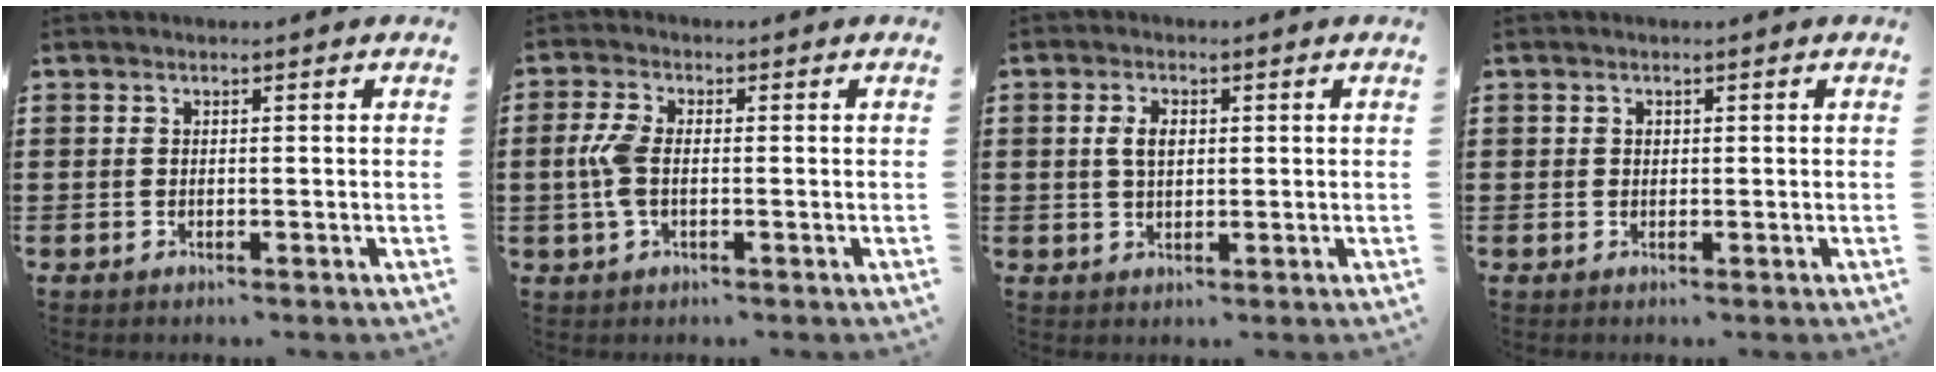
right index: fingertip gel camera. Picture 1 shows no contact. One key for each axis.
{"total": 4.6, "fx": -0.5, "fy": 2.2, "fz": 4.0, "tx": -0.110, "ty": -0.010, "tz": -0.019}
{"total": 3.3, "fx": 0.5, "fy": 1.7, "fz": 2.8, "tx": -0.057, "ty": 0.008, "tz": 0.007}
{"total": 0.6, "fx": 0.1, "fy": 0.5, "fz": 0.2, "tx": -0.005, "ty": 0.004, "tz": 0.003}